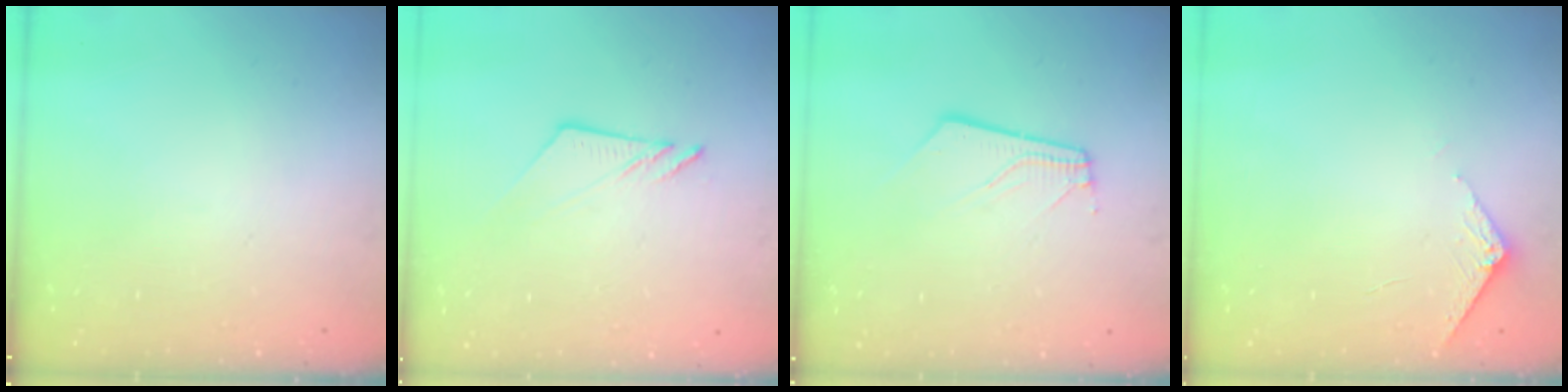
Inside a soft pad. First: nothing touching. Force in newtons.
{"total": 6.7, "press": 6.7, "slide": 0.1}
{"total": 4.5, "press": 4.5, "slide": 0.5}
{"total": 2.9, "press": 2.9, "slide": 0.3}